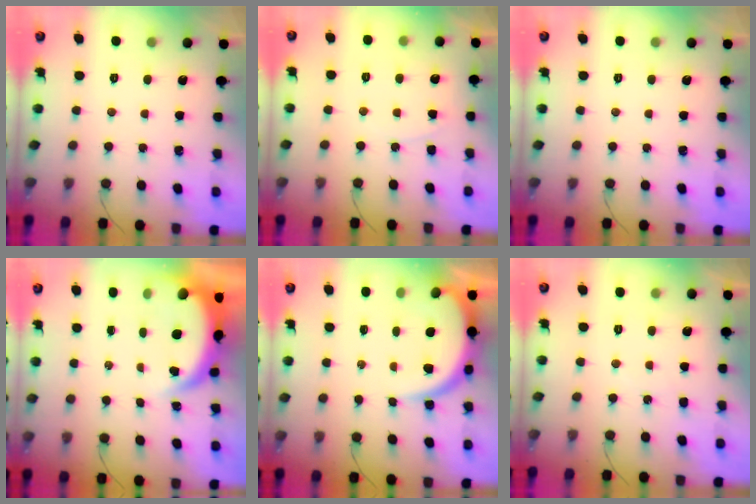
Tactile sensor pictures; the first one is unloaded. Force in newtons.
{"total": 4.8, "press": 4.7, "slide": 0.7}
{"total": 0.0}
{"total": 5.8, "press": 5.7, "slide": 0.9}
{"total": 9.0, "press": 9.0, "slide": 1.0}
{"total": 4.8, "press": 4.8, "slide": 0.6}